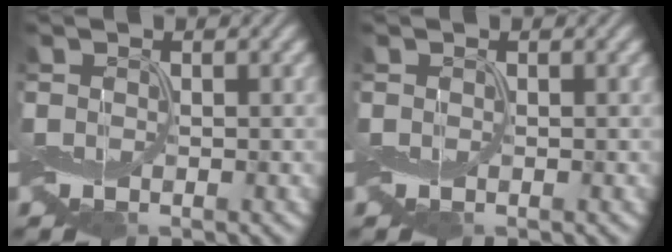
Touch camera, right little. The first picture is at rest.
{"total": 0.0}